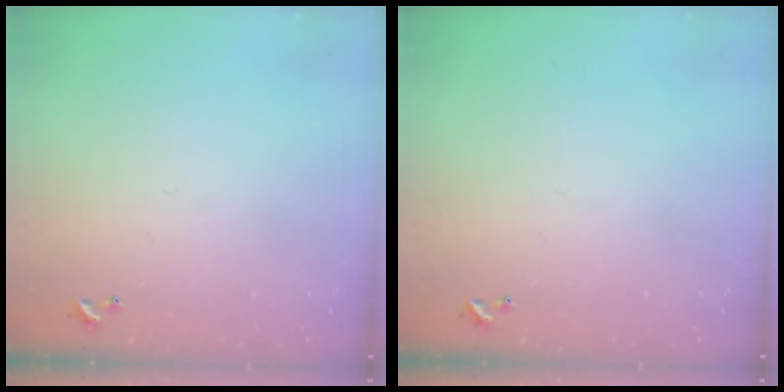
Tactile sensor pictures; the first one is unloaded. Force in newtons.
{"total": 0.0}